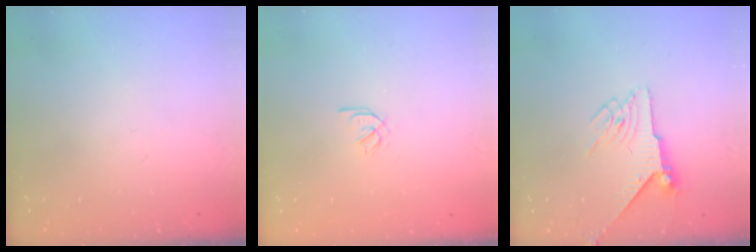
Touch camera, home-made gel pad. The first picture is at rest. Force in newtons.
{"total": 2.1, "press": 2.0, "slide": 0.7}
{"total": 6.0, "press": 6.0, "slide": 0.4}